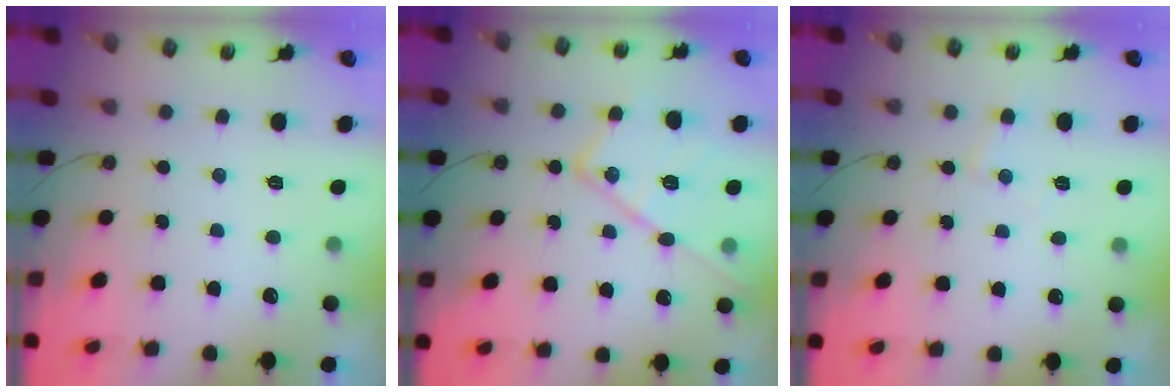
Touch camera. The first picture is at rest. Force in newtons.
{"total": 16.5, "press": 16.5, "slide": 1.6}
{"total": 4.4, "press": 4.4, "slide": 0.6}